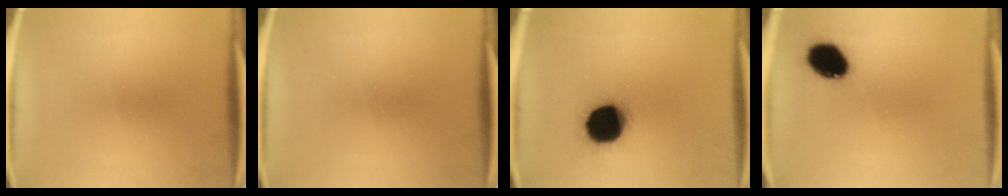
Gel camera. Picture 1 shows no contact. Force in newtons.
{"total": 0.0}
{"total": 17.8}
{"total": 9.8}